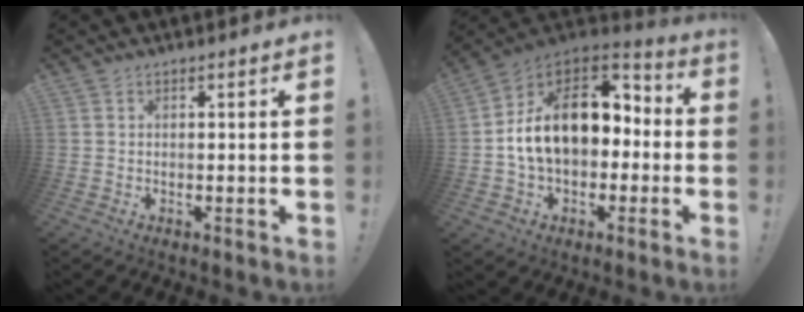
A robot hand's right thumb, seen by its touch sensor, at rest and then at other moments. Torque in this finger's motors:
{"motor_torque": [2.43, 2.58, 0.18, 0.00, 0.32]}